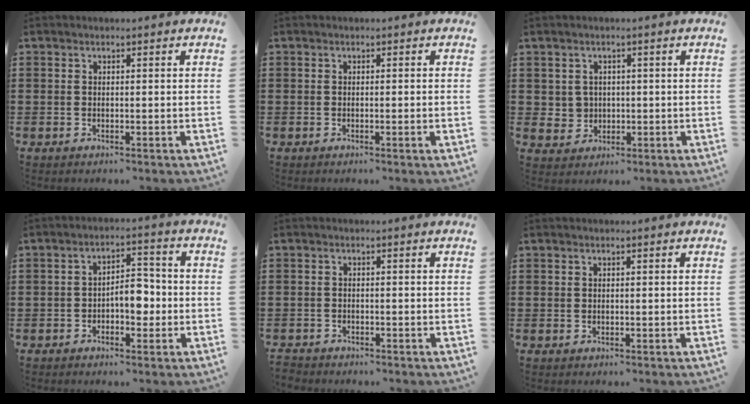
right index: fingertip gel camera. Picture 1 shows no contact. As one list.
[{"total": 0.8, "force": [-0.2, -0.3, 0.6], "torque": [-0.010, -0.007, -0.004]}, {"total": 2.3, "force": [0.4, 2.3, 0.3], "torque": [-0.018, 0.008, 0.007]}, {"total": 5.3, "force": [-1.4, 2.8, 4.4], "torque": [-0.069, 0.008, -0.027]}, {"total": 1.1, "force": [-1.1, 0.2, -0.1], "torque": [-0.002, 0.002, -0.025]}, {"total": 0.0}]